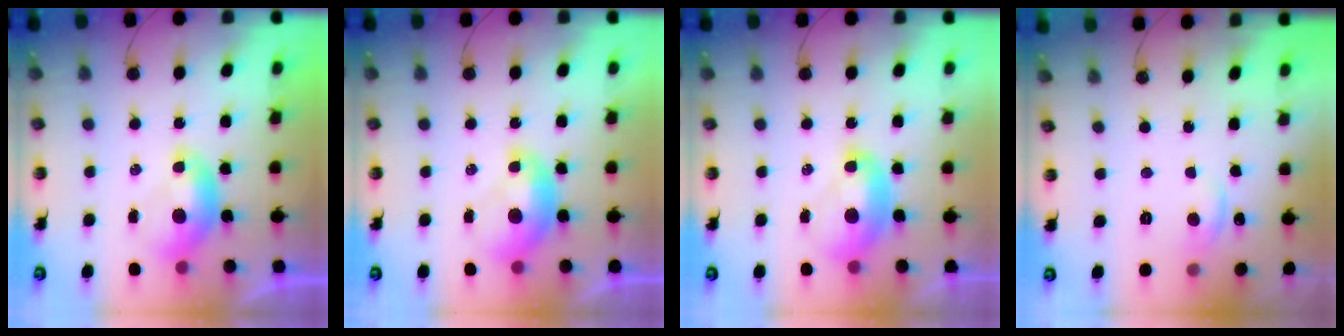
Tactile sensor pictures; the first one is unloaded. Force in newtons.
{"total": 1.1, "press": 1.1, "slide": 0.2}
{"total": 2.5, "press": 2.5, "slide": 0.2}
{"total": 1.6, "press": 1.3, "slide": 0.8}